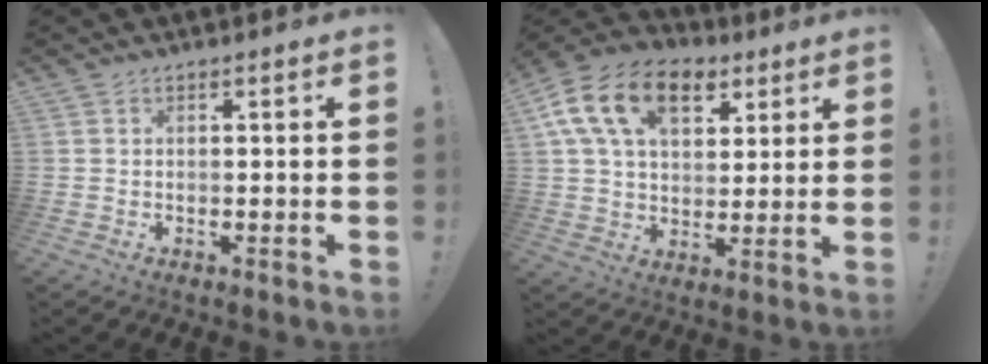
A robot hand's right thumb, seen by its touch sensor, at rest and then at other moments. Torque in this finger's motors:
{"motor_torque": [2.07, 2.94, 0.54, -0.19, 0.34]}